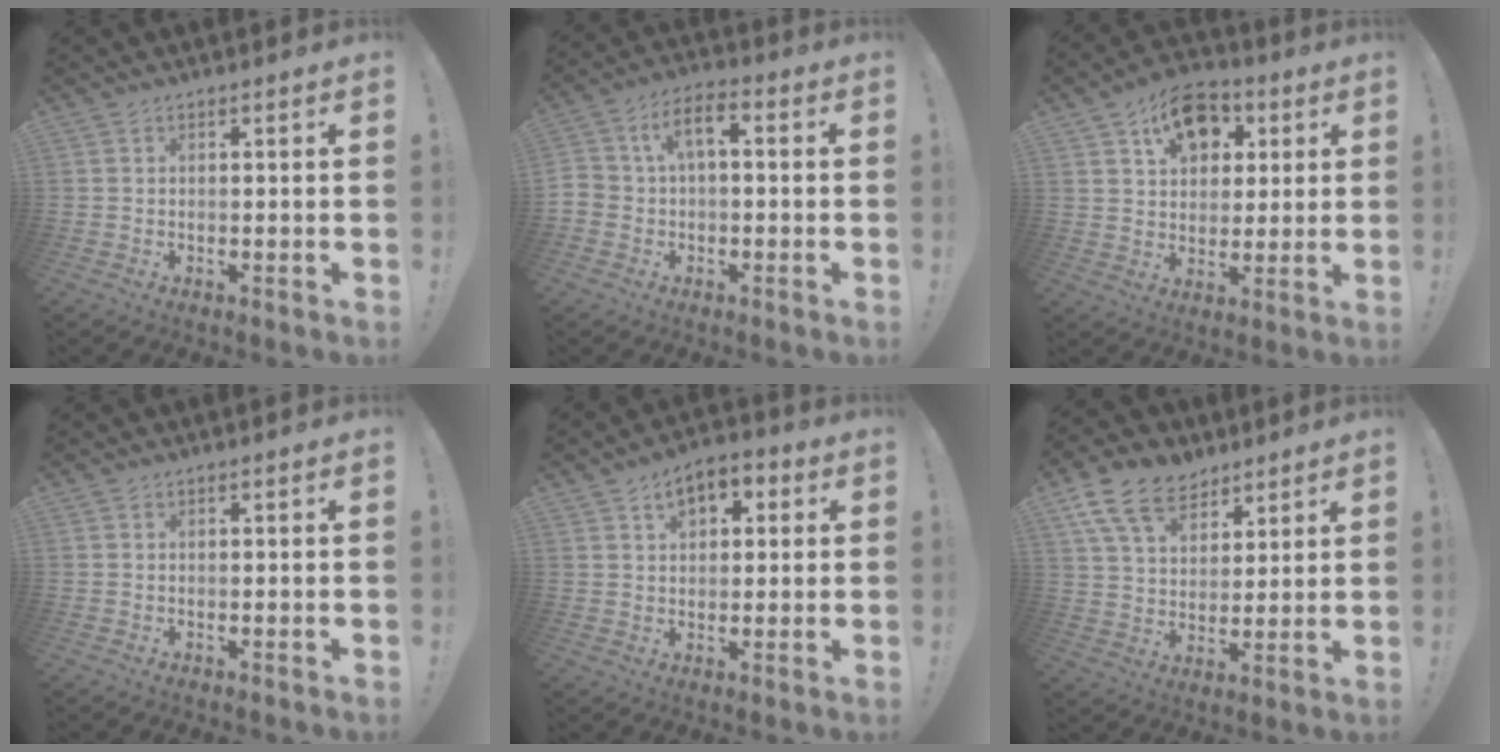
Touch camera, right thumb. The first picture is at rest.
{"total": 6.9, "force": [-0.3, 4.8, 4.9], "torque": [-0.103, 0.013, -0.003]}
{"total": 13.5, "force": [6.0, 9.9, 6.9], "torque": [-0.085, -0.022, 0.111]}
{"total": 0.0}
{"total": 7.4, "force": [3.2, 5.0, 4.4], "torque": [-0.061, -0.003, 0.057]}
{"total": 14.5, "force": [9.0, 9.2, 6.8], "torque": [-0.123, -0.044, 0.173]}